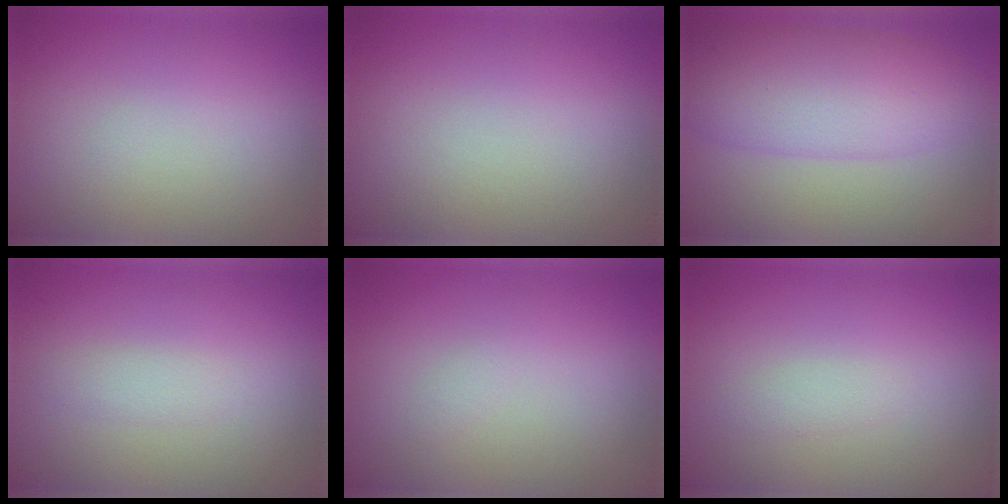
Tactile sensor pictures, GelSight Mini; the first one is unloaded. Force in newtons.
{"total": 0.0}
{"total": 7.2, "press": 7.2, "slide": 0.3}
{"total": 1.1, "press": 1.1, "slide": 0.0}
{"total": 0.5, "press": 0.5, "slide": 0.0}
{"total": 0.9, "press": 0.9, "slide": 0.0}